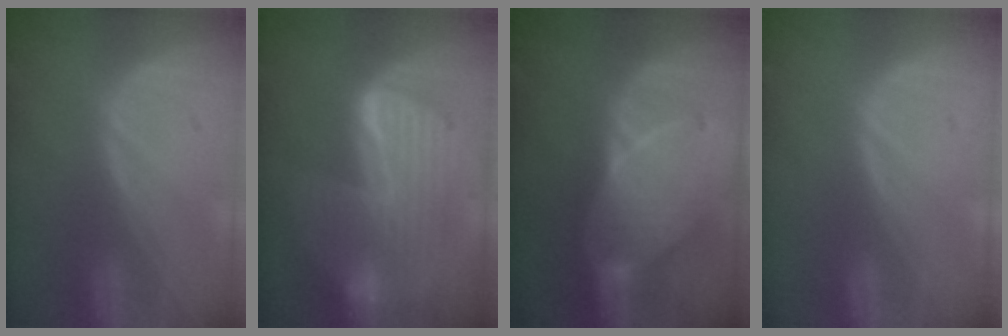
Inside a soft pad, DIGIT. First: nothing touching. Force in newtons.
{"total": 10.3, "press": 10.3, "slide": 0.9}
{"total": 7.5, "press": 7.4, "slide": 1.0}
{"total": 0.0}